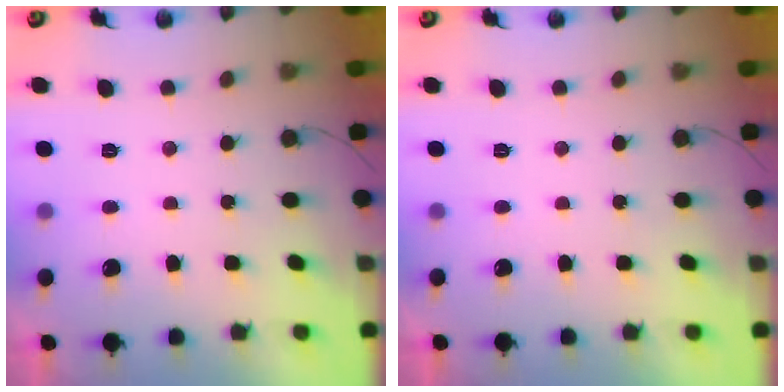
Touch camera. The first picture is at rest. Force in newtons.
{"total": 1.8, "press": 1.7, "slide": 0.1}